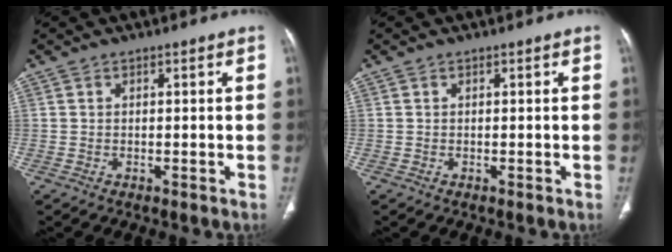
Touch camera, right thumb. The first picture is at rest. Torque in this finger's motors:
{"motor_torque": [2.29, 2.00, 0.16, -0.02, 0.01]}